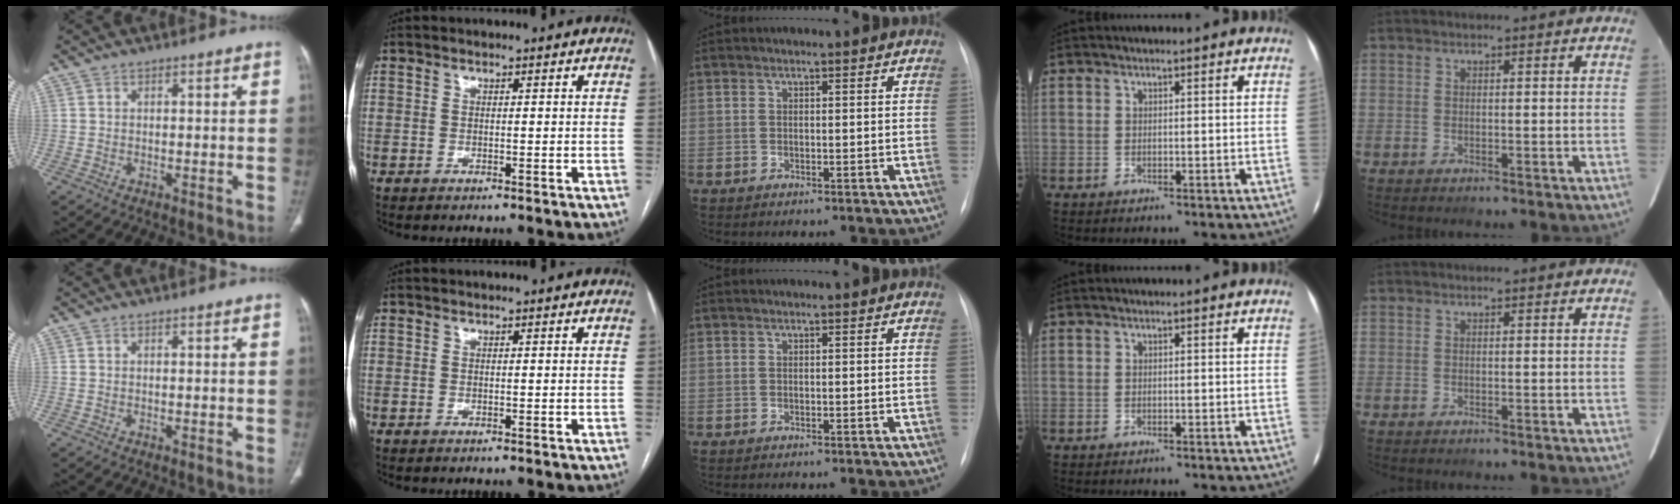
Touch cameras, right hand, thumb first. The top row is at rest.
{}